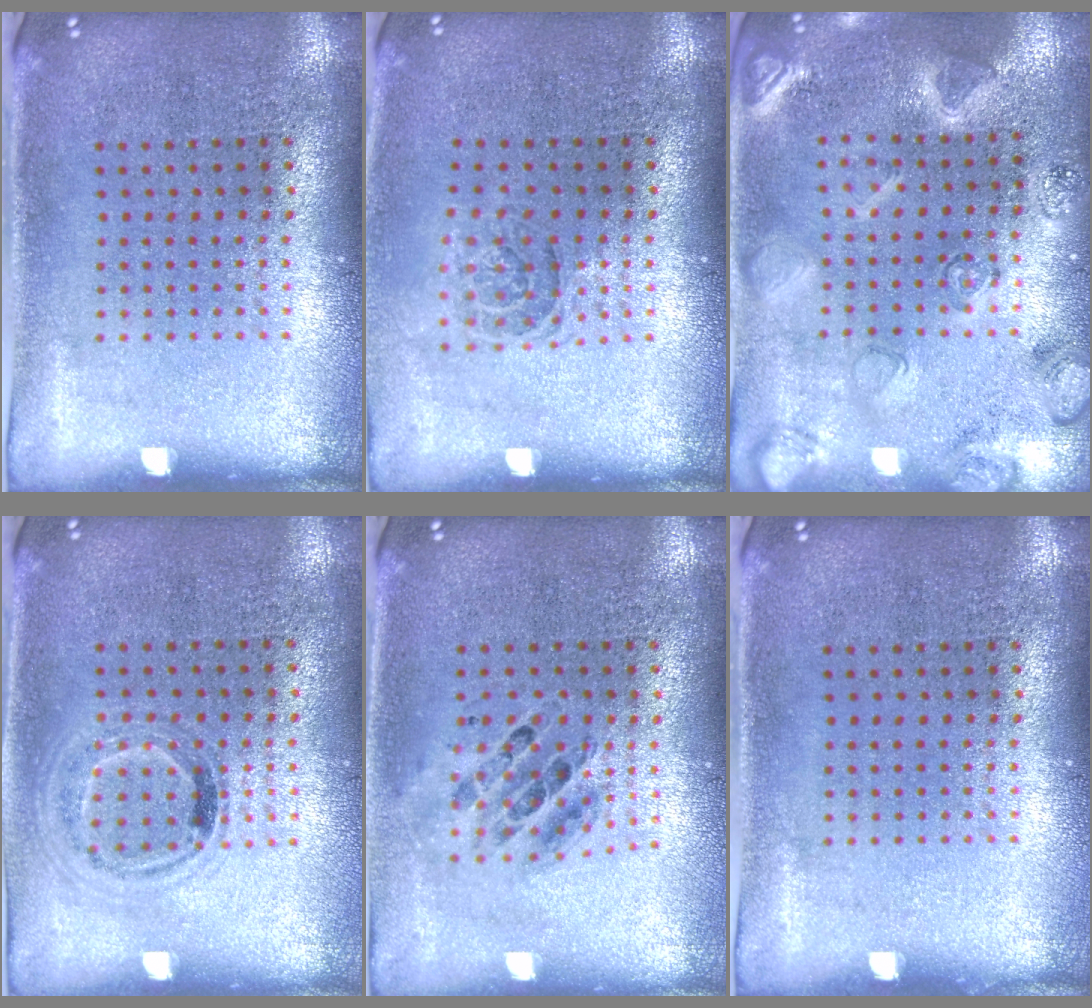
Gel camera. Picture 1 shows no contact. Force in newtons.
{"total": 1.2, "press": 1.1, "slide": 0.5}
{"total": 2.5, "press": 2.5, "slide": 0.1}
{"total": 0.9, "press": 0.9, "slide": 0.3}
{"total": 0.7, "press": 0.7, "slide": 0.0}
{"total": 0.0}